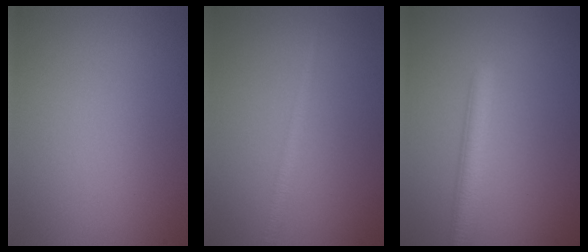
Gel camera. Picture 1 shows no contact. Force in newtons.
{"total": 1.5, "press": 1.5, "slide": 0.1}
{"total": 3.3, "press": 3.3, "slide": 0.1}